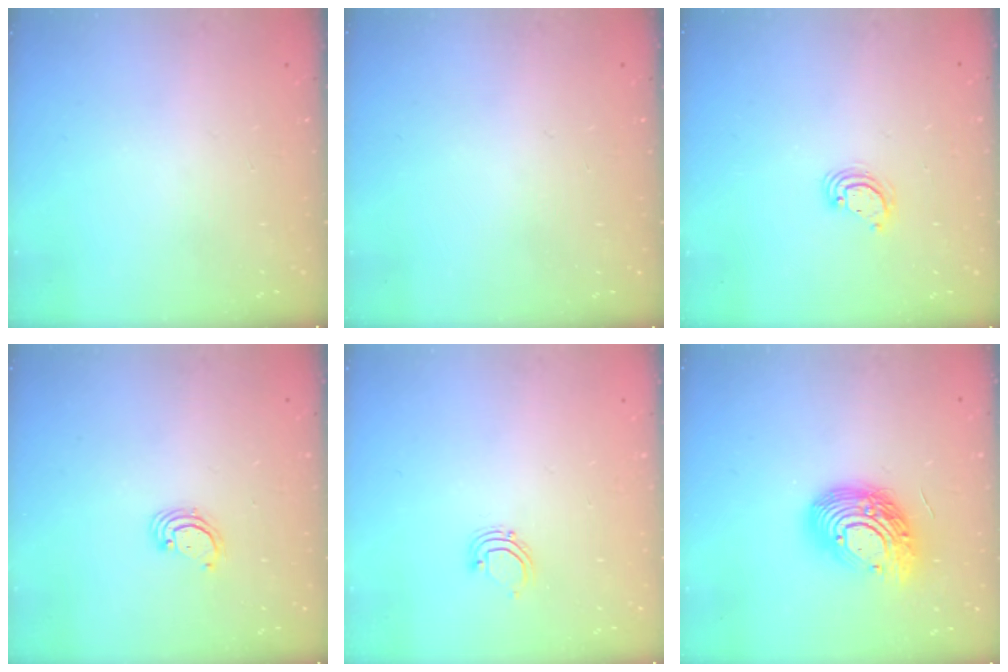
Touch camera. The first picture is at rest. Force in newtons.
{"total": 0.0}
{"total": 3.7, "press": 3.7, "slide": 0.3}
{"total": 2.8, "press": 2.8, "slide": 0.2}
{"total": 3.4, "press": 3.3, "slide": 0.8}
{"total": 16.1, "press": 16.0, "slide": 1.3}